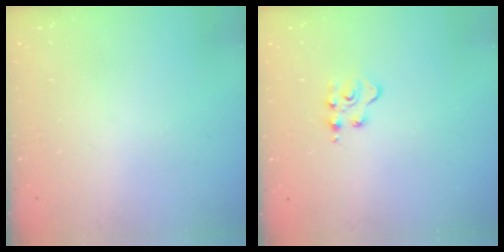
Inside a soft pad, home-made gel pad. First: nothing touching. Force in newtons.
{"total": 2.8, "press": 2.8, "slide": 0.3}